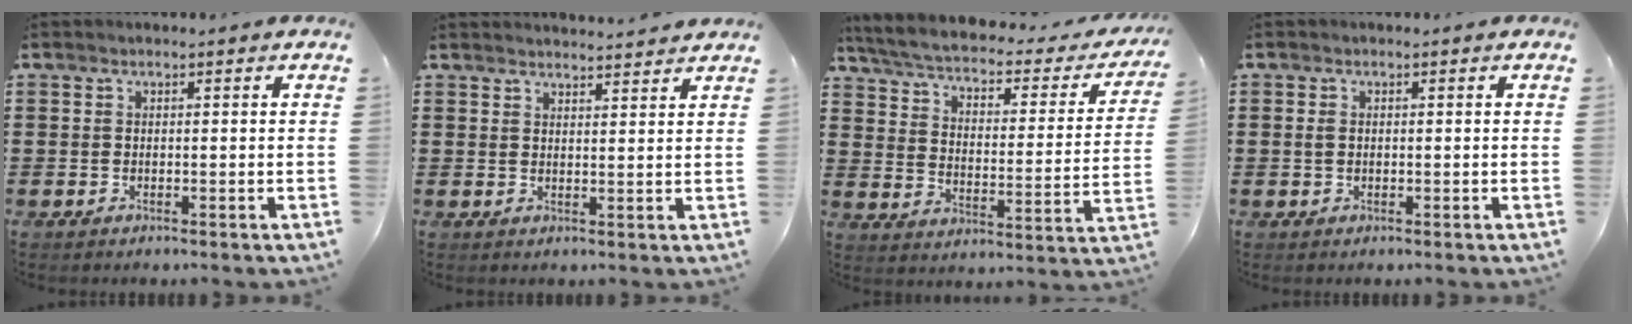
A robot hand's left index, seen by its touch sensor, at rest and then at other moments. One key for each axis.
{"total": 2.4, "fx": 2.4, "fy": -0.2, "fz": 0.0, "tx": -0.006, "ty": -0.007, "tz": 0.046}
{"total": 3.3, "fx": 2.5, "fy": 0.6, "fz": 2.0, "tx": -0.056, "ty": -0.027, "tz": 0.033}
{"total": 1.2, "fx": 0.0, "fy": 0.8, "fz": 0.9, "tx": -0.029, "ty": 0.001, "tz": -0.003}